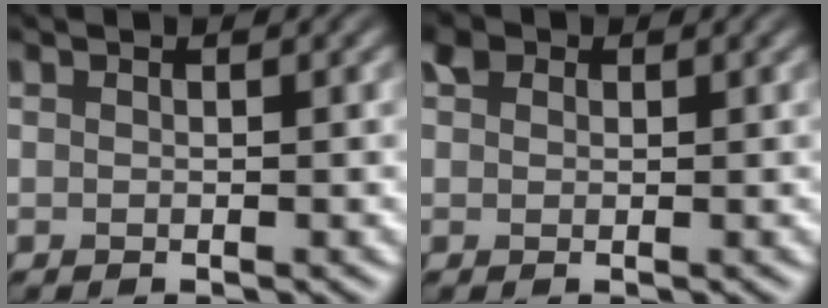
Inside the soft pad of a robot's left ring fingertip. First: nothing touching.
{"total": 1.3, "force": [0.4, 1.2, 0.5], "torque": [-0.013, 0.004, 0.002]}